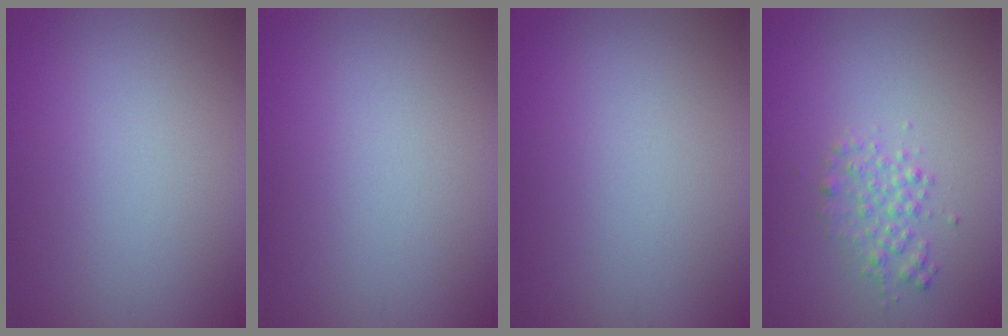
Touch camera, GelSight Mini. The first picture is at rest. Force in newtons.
{"total": 0.0}
{"total": 0.0}
{"total": 2.0, "press": 2.0, "slide": 0.0}